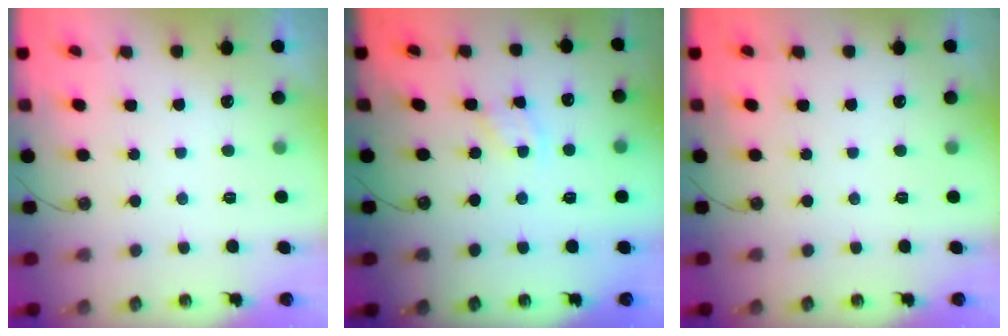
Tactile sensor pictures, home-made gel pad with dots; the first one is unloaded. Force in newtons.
{"total": 1.9, "press": 1.8, "slide": 0.3}
{"total": 0.0}